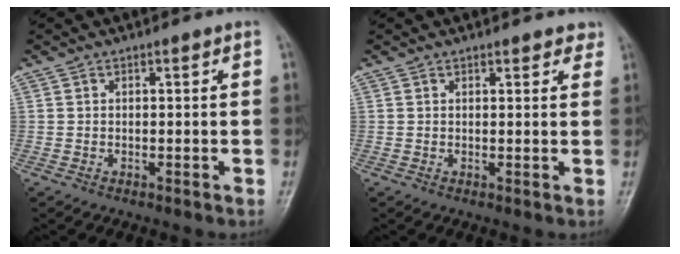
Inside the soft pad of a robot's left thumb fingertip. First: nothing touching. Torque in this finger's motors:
{"motor_torque": [-0.05, -0.02, 0.13, 0.07, 0.05]}